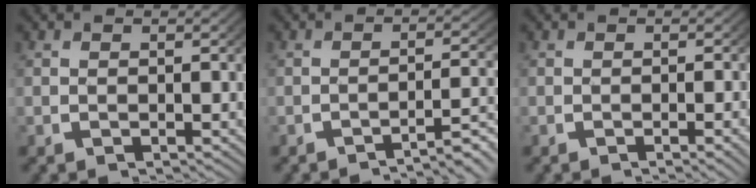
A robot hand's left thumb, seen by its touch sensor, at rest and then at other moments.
{"total": 4.5, "force": [-3.5, 0.8, 2.7], "torque": [-0.033, -0.003, -0.050]}
{"total": 1.6, "force": [-0.8, 0.0, 1.4], "torque": [-0.021, 0.005, -0.014]}